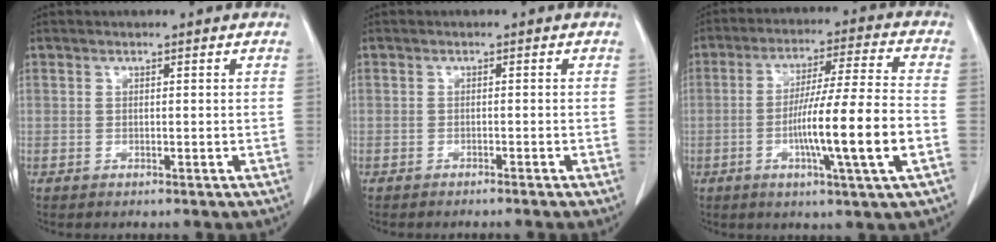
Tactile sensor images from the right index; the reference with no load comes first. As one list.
[{"total": 1.9, "force": [-1.6, -0.2, 0.9], "torque": [-0.012, 0.002, -0.020]}, {"total": 13.8, "force": [-3.7, -0.8, 13.3], "torque": [-0.233, -0.005, -0.066]}]